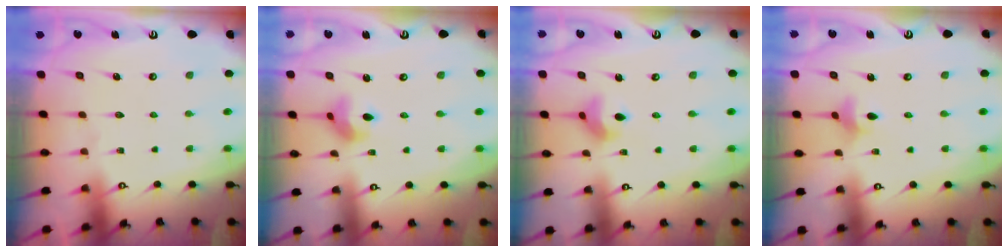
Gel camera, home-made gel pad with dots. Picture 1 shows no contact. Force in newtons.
{"total": 5.9, "press": 5.9, "slide": 0.7}
{"total": 7.1, "press": 7.1, "slide": 0.5}
{"total": 4.2, "press": 4.1, "slide": 0.6}